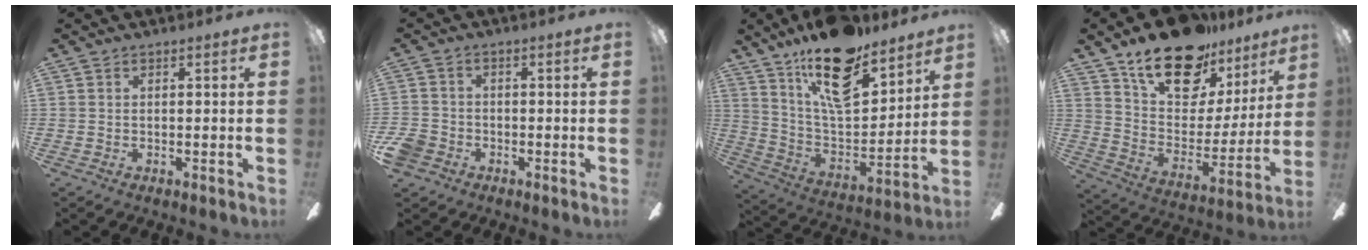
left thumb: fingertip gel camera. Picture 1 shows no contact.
{"total": 5.3, "force": [-2.5, 4.2, 2.0], "torque": [-0.057, 0.014, -0.050]}
{"total": 20.5, "force": [14.4, 8.3, 12.0], "torque": [-0.200, -0.087, 0.249]}
{"total": 21.8, "force": [15.8, 10.7, 10.4], "torque": [-0.165, -0.099, 0.279]}